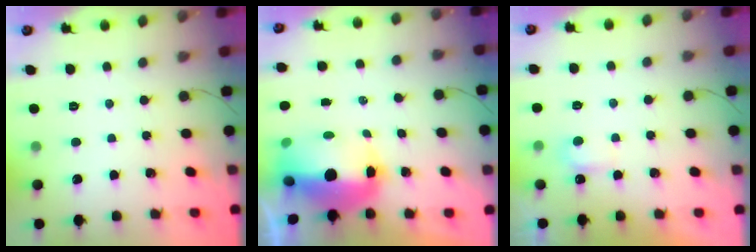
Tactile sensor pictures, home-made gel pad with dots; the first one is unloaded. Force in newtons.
{"total": 11.7, "press": 11.5, "slide": 2.1}
{"total": 3.7, "press": 3.5, "slide": 1.3}